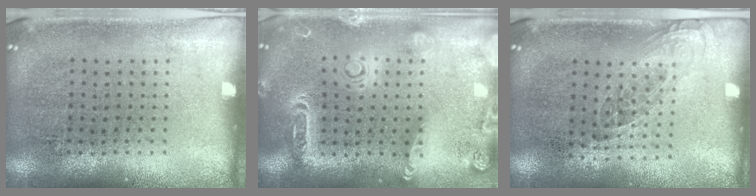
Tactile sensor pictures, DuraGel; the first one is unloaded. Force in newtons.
{"total": 2.0, "press": 1.9, "slide": 0.6}
{"total": 1.0, "press": 0.9, "slide": 0.6}